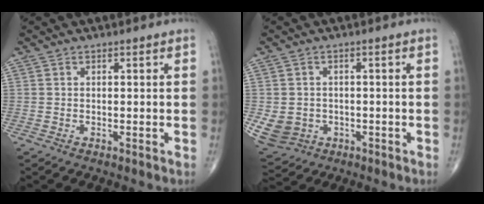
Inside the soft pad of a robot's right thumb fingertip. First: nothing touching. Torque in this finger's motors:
{"motor_torque": [2.81, 2.19, 0.24, -0.61, 0.08]}